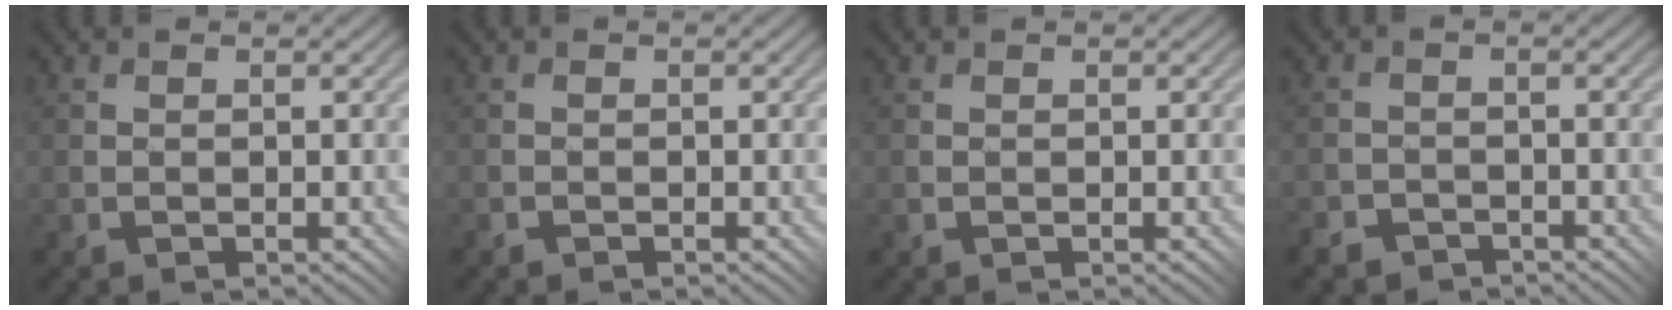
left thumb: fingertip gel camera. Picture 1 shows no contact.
{"total": 0.5, "force": [-0.5, 0.1, -0.1], "torque": [0.002, 0.001, -0.011]}
{"total": 0.0}
{"total": 2.7, "force": [-2.4, 1.2, 0.2], "torque": [-0.003, 0.009, -0.047]}